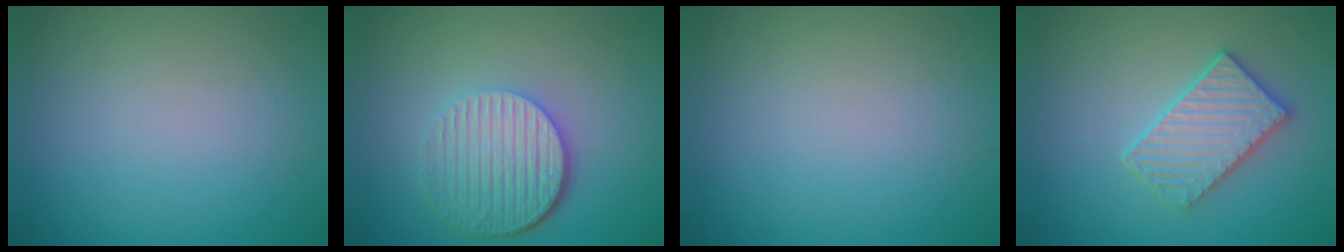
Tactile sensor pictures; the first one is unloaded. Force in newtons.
{"total": 5.4, "press": 4.0, "slide": 3.6}
{"total": 0.0}
{"total": 3.4, "press": 3.3, "slide": 0.8}